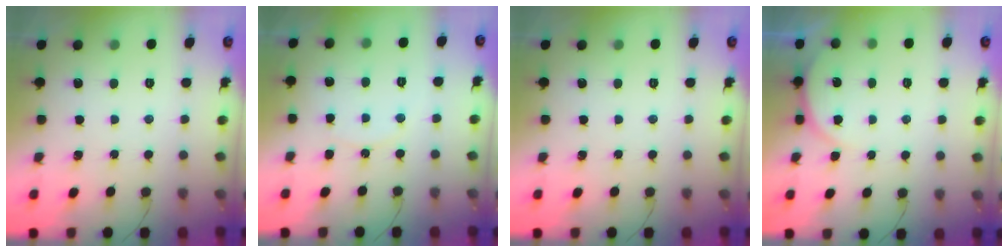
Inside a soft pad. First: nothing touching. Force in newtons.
{"total": 6.9, "press": 6.9, "slide": 0.9}
{"total": 0.0}
{"total": 4.4, "press": 3.9, "slide": 2.0}